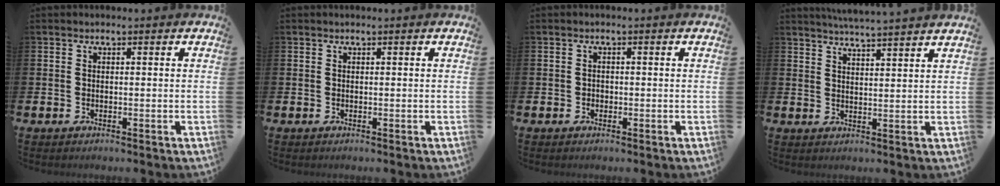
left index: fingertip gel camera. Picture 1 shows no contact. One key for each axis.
{"total": 0.0}
{"total": 0.7, "fx": -0.2, "fy": 0.7, "fz": 0.1, "tx": 0.001, "ty": 0.004, "tz": -0.007}
{"total": 4.5, "fx": 4.4, "fy": -0.9, "fz": 0.5, "tx": -0.025, "ty": -0.021, "tz": 0.081}